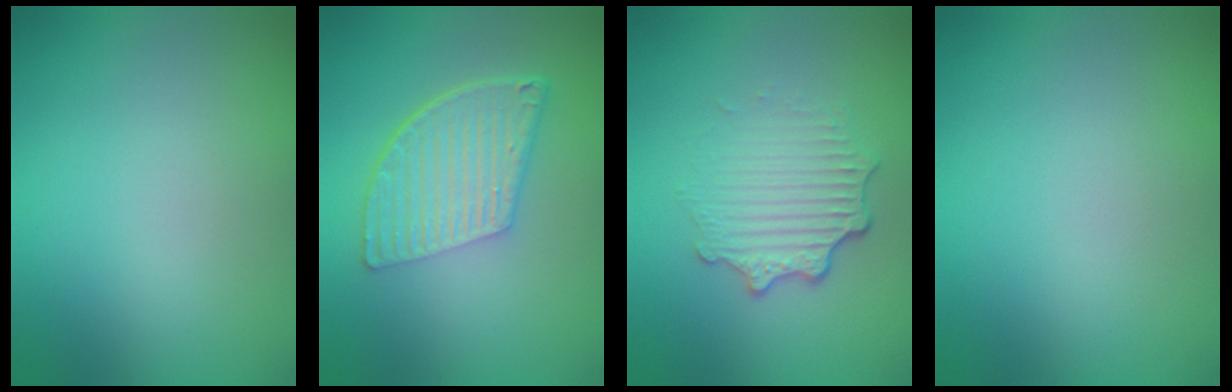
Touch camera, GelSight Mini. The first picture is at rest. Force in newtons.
{"total": 5.6, "press": 3.9, "slide": 4.0}
{"total": 3.2, "press": 2.5, "slide": 2.1}
{"total": 0.0}